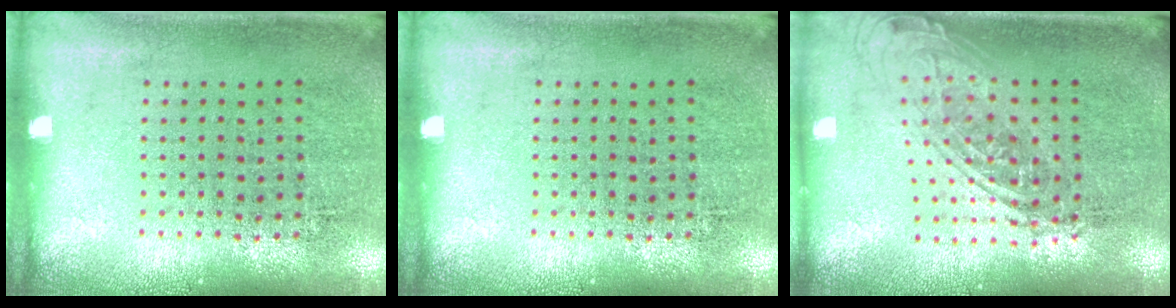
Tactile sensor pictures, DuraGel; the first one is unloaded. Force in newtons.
{"total": 0.0}
{"total": 1.9, "press": 1.4, "slide": 1.2}